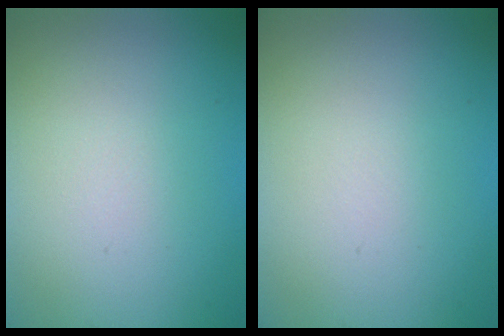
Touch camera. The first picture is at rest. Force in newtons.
{"total": 0.0}